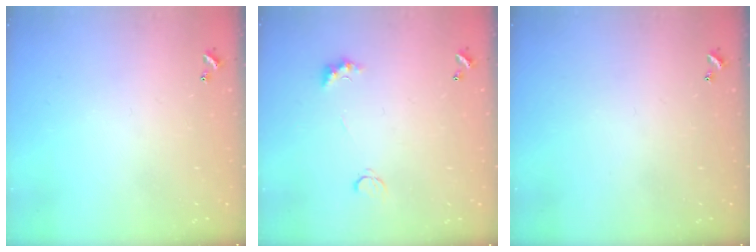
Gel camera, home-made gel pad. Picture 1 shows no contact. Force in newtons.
{"total": 4.0, "press": 3.9, "slide": 0.8}
{"total": 0.0}